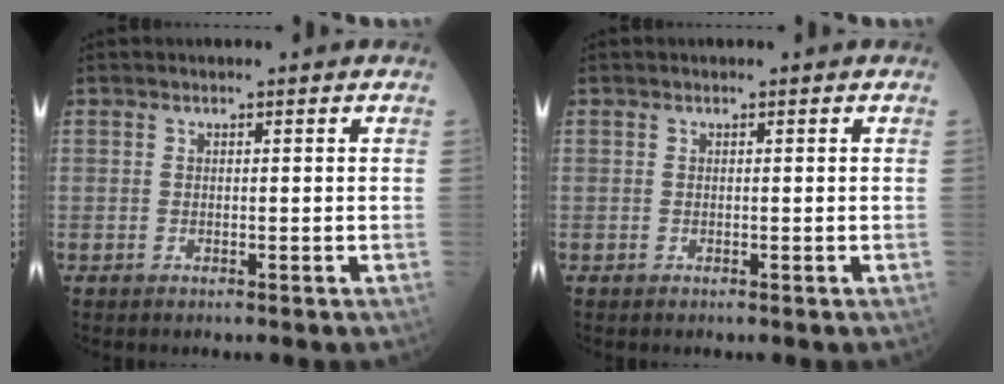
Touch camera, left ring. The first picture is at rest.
{"total": 0.0}